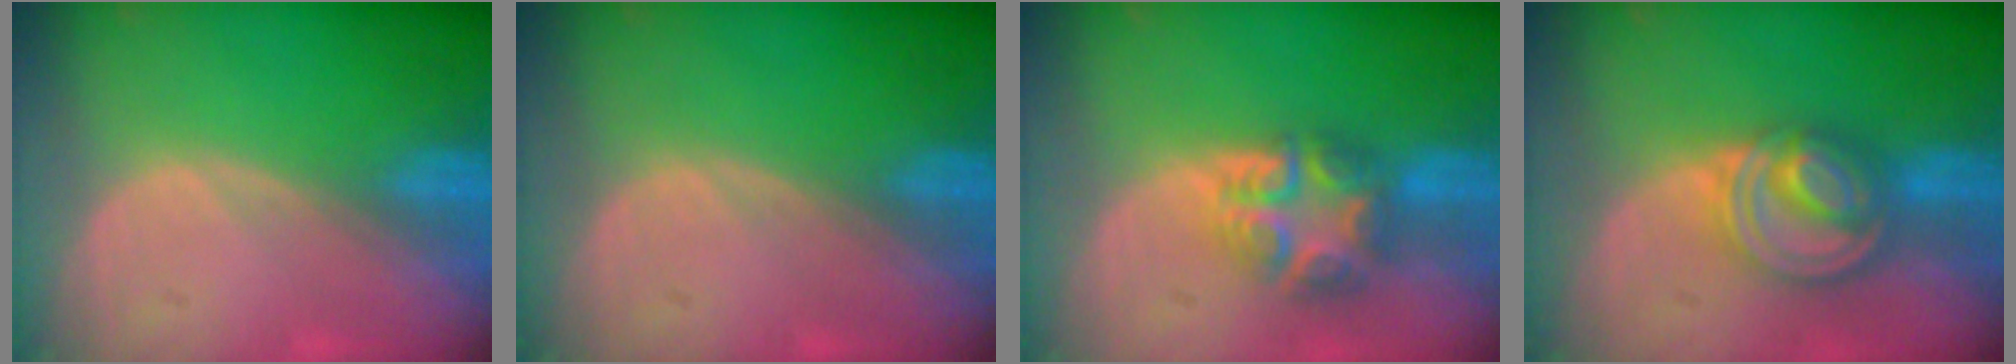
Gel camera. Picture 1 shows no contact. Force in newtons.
{"total": 0.0}
{"total": 7.6, "press": 6.6, "slide": 3.6}
{"total": 8.1, "press": 7.0, "slide": 4.1}